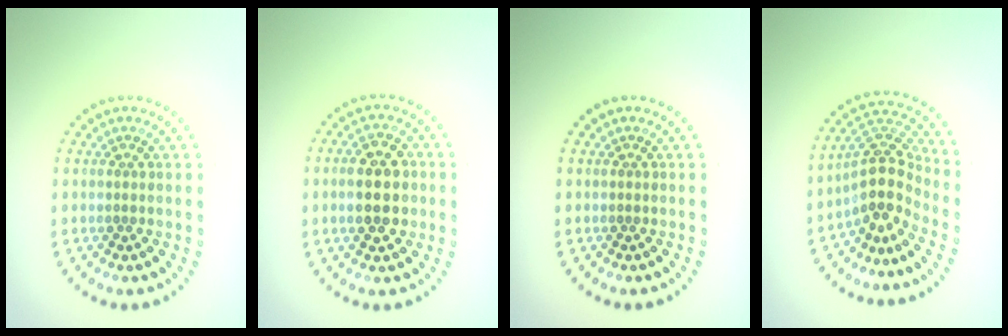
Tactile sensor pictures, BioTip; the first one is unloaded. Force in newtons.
{"total": 4.6, "press": 4.6, "slide": 0.2}
{"total": 0.0}
{"total": 4.3, "press": 3.3, "slide": 2.8}